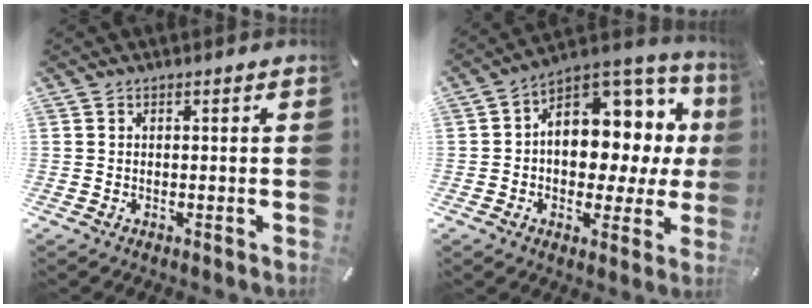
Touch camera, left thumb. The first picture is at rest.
{"total": 11.3, "force": [1.5, 8.9, 6.8], "torque": [-0.082, -0.031, 0.032]}